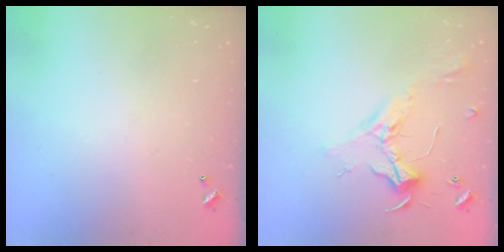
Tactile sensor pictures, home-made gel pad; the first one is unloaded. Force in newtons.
{"total": 2.4, "press": 2.3, "slide": 0.8}